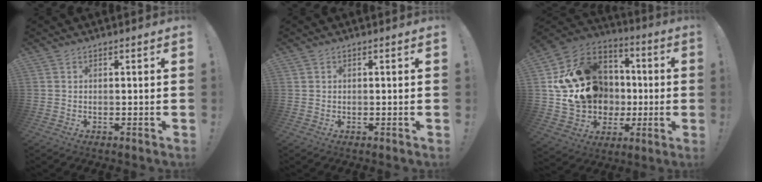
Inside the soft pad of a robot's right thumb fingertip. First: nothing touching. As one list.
[{"total": 0.0}, {"total": 20.6, "force": [1.7, 18.3, 9.4], "torque": [-0.135, 0.002, 0.078]}]